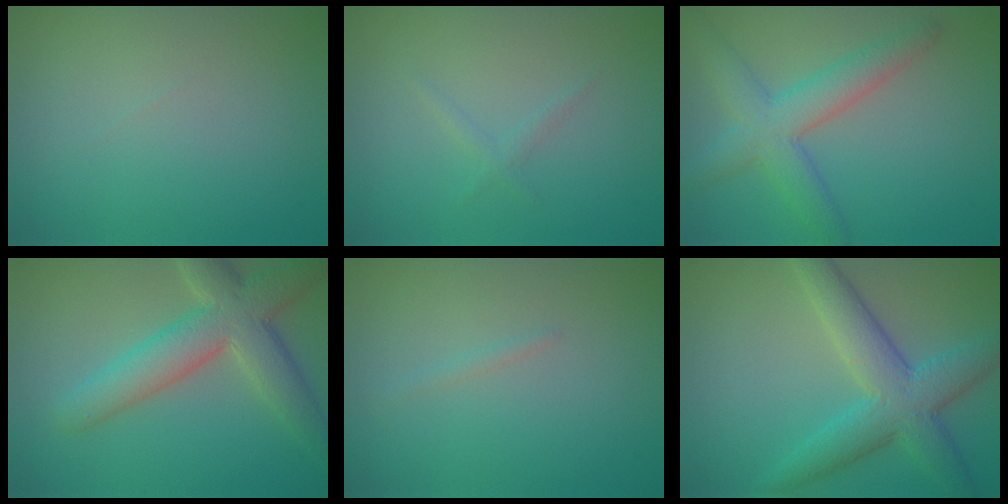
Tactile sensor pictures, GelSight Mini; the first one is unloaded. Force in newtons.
{"total": 0.9, "press": 0.9, "slide": 0.1}
{"total": 4.9, "press": 4.9, "slide": 0.2}
{"total": 7.0, "press": 7.0, "slide": 0.4}
{"total": 0.6, "press": 0.6, "slide": 0.1}
{"total": 5.3, "press": 5.3, "slide": 0.2}